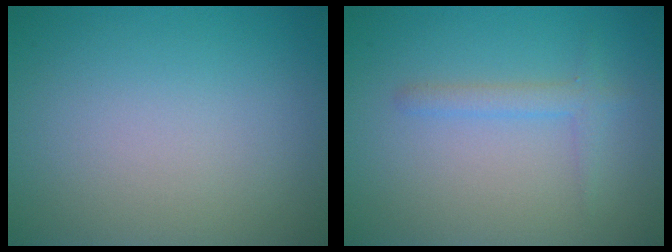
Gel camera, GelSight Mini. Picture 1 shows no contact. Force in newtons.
{"total": 1.7, "press": 1.7, "slide": 0.1}